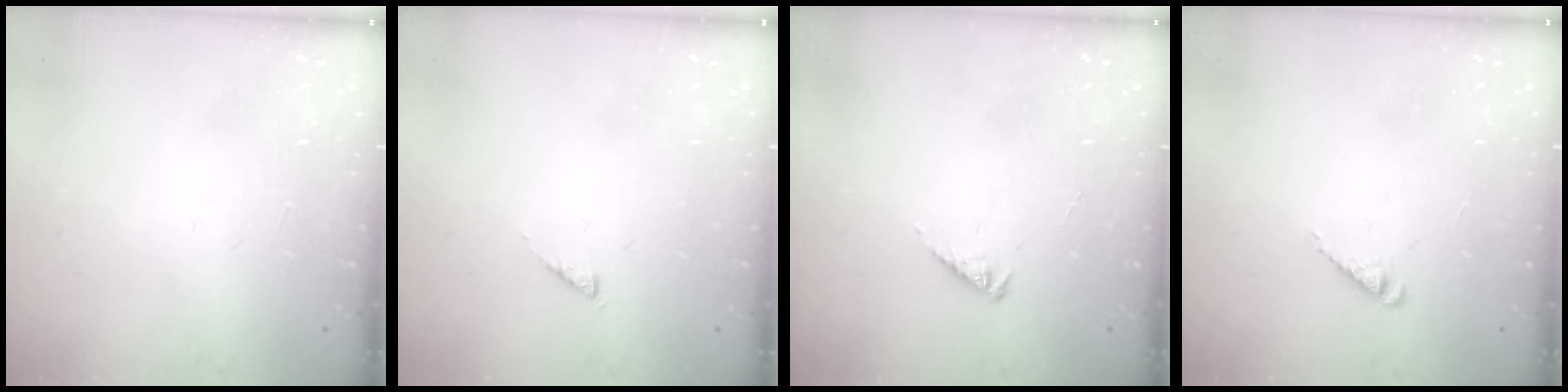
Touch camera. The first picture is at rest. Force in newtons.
{"total": 1.6, "press": 1.5, "slide": 0.3}
{"total": 2.3, "press": 2.3, "slide": 0.5}
{"total": 2.3, "press": 2.3, "slide": 0.2}